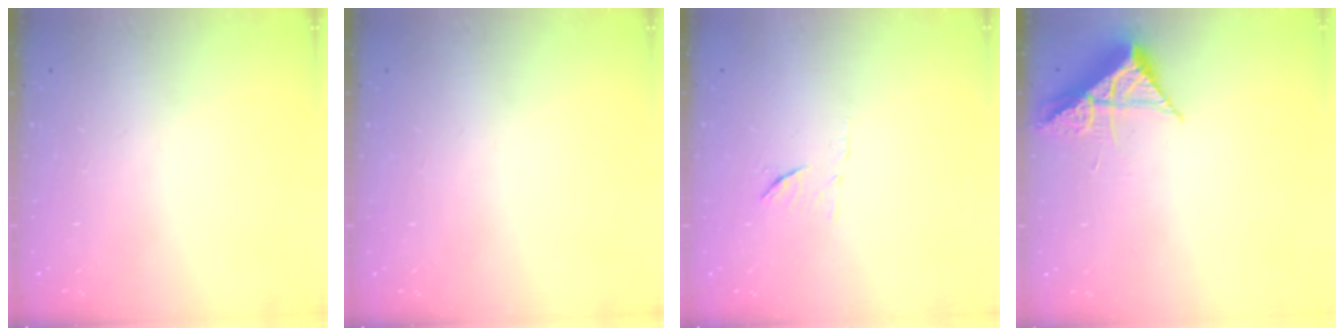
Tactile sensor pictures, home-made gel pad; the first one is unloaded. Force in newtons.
{"total": 0.0}
{"total": 6.0, "press": 6.0, "slide": 0.6}
{"total": 7.0, "press": 7.0, "slide": 0.3}